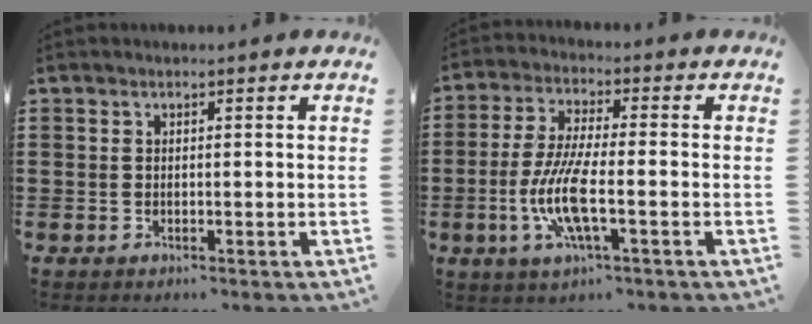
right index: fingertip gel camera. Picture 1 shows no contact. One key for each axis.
{"total": 9.1, "fx": -2.7, "fy": 2.2, "fz": 8.4, "tx": -0.178, "ty": -0.012, "tz": -0.055}